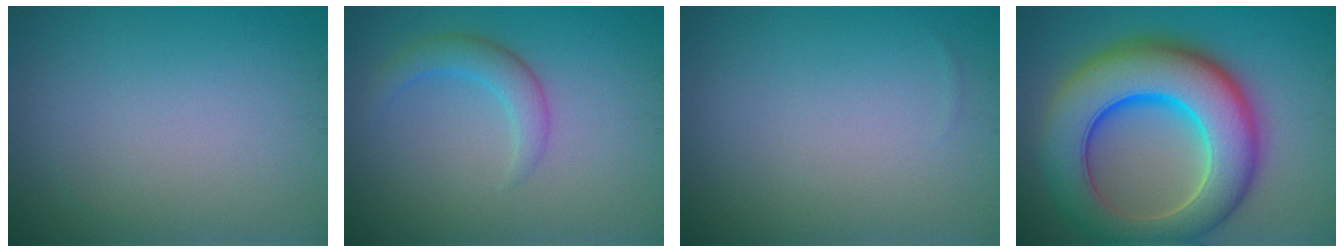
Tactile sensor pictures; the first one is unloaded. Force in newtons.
{"total": 2.5, "press": 2.5, "slide": 0.0}
{"total": 0.0}
{"total": 12.5, "press": 12.5, "slide": 0.4}